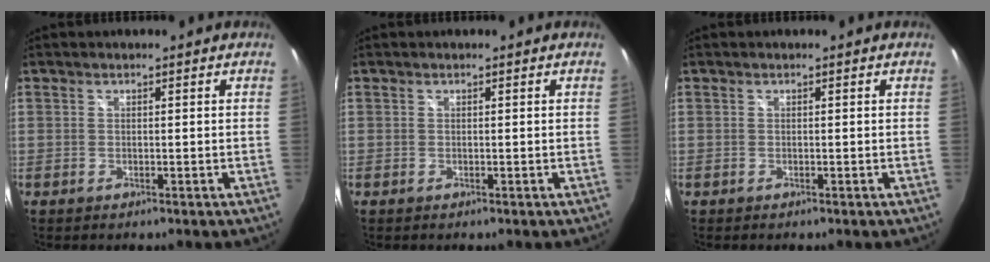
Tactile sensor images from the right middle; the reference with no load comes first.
{"total": 0.0}
{"total": 0.0}